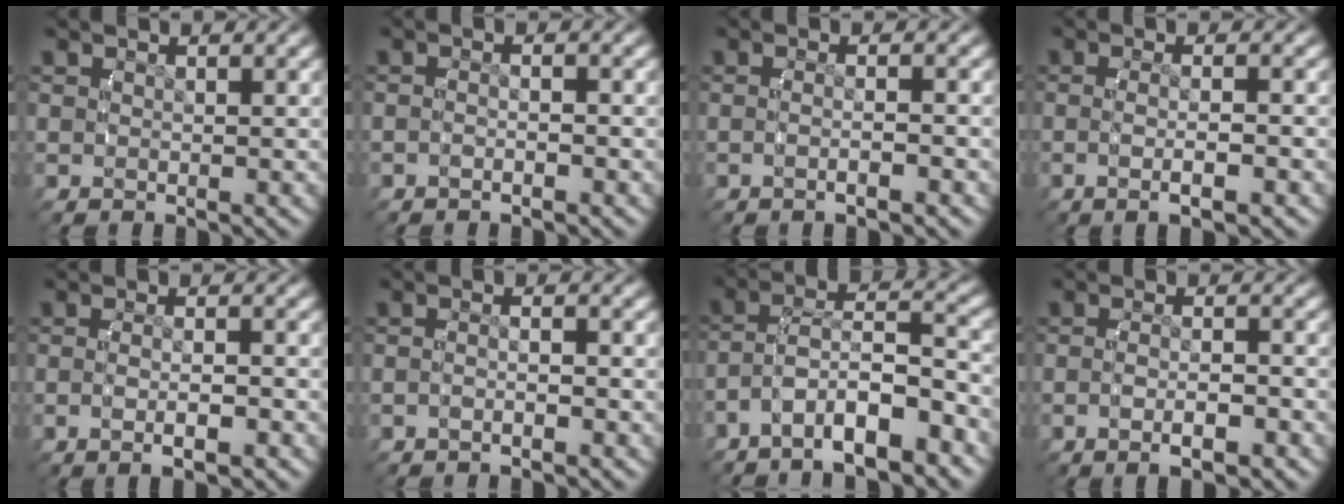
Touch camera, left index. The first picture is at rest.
{"total": 1.4, "force": [-1.0, 0.1, 1.0], "torque": [-0.023, 0.003, -0.018]}
{"total": 2.0, "force": [-1.0, -0.5, 1.6], "torque": [-0.028, 0.002, -0.016]}
{"total": 3.0, "force": [-1.1, -0.1, 2.7], "torque": [-0.052, 0.001, -0.015]}
{"total": 2.7, "force": [-1.3, 0.2, 2.3], "torque": [-0.041, 0.002, -0.019]}
{"total": 1.7, "force": [-1.1, 0.1, 1.3], "torque": [-0.028, 0.001, -0.020]}
{"total": 6.1, "force": [-3.6, 2.8, 4.0], "torque": [-0.092, -0.018, -0.047]}
{"total": 3.0, "force": [-1.6, 0.4, 2.5], "torque": [-0.043, 0.001, -0.024]}